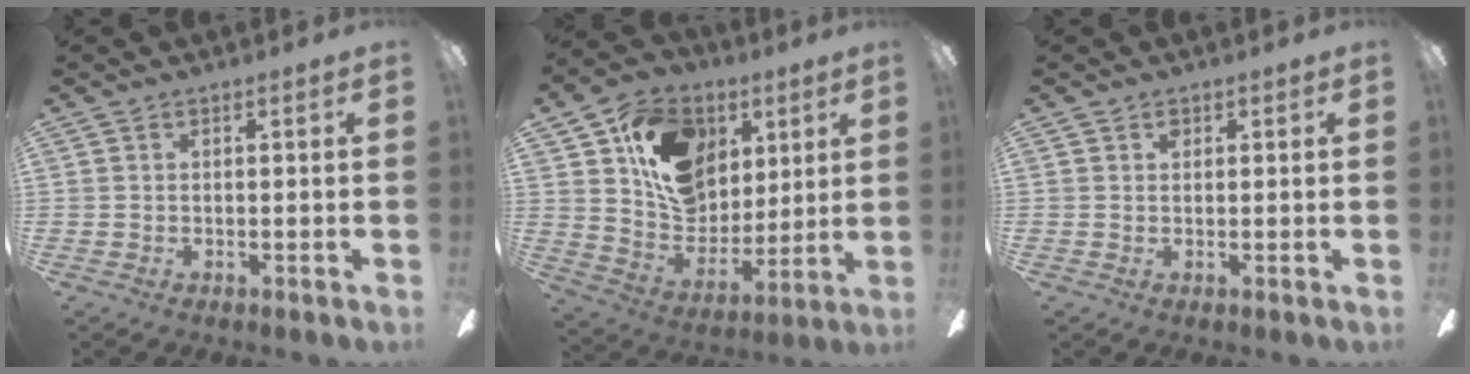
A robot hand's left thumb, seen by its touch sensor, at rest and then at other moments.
{"total": 18.4, "force": [8.0, 14.0, 8.9], "torque": [-0.150, -0.023, 0.156]}
{"total": 1.2, "force": [0.7, 0.8, 0.4], "torque": [0.000, 0.000, 0.011]}